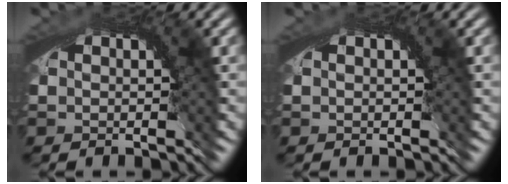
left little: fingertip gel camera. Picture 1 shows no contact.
{"total": 0.0}